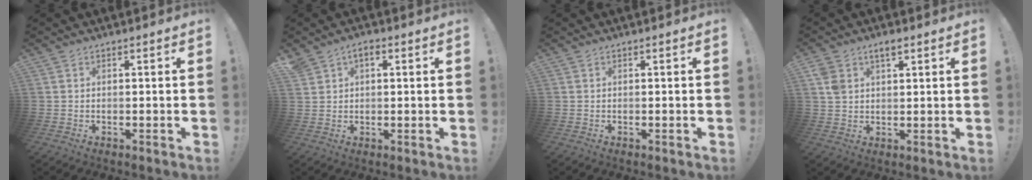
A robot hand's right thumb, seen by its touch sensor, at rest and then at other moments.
{"total": 3.6, "force": [1.6, 2.2, 2.2], "torque": [-0.039, 0.000, 0.030]}
{"total": 0.0}
{"total": 4.5, "force": [2.4, 2.6, 2.8], "torque": [-0.044, -0.006, 0.042]}